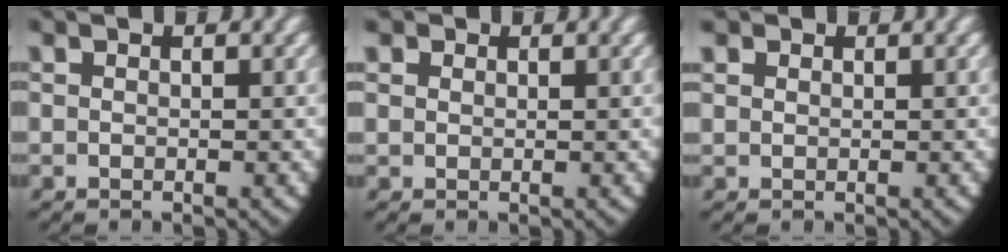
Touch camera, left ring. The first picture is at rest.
{"total": 1.3, "force": [0.7, 0.9, 0.5], "torque": [-0.020, -0.006, 0.021]}
{"total": 1.0, "force": [0.6, 0.6, 0.3], "torque": [-0.015, -0.006, 0.020]}